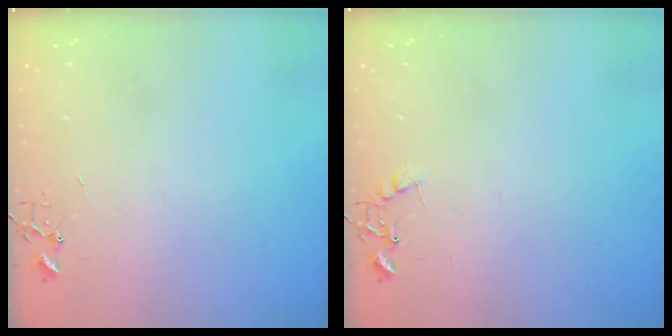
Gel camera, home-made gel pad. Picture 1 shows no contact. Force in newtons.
{"total": 6.8, "press": 6.8, "slide": 0.3}